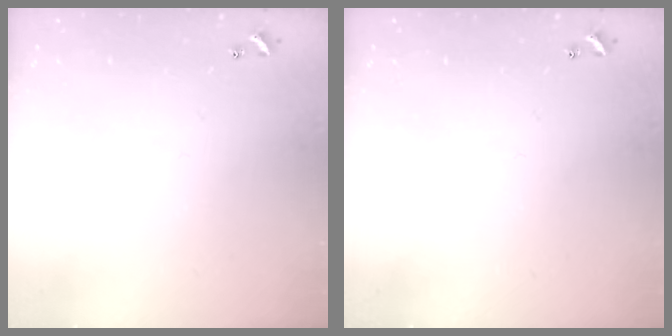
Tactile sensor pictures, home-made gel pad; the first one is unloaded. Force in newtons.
{"total": 0.0}